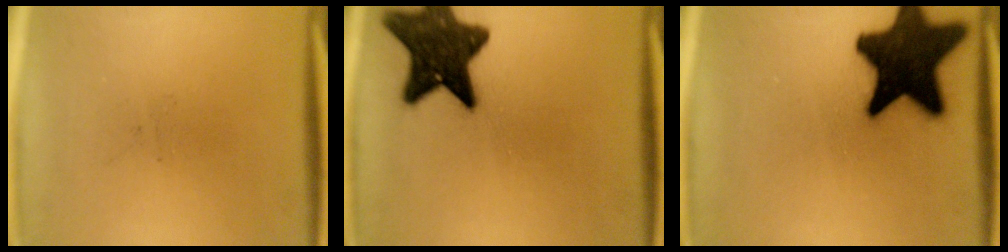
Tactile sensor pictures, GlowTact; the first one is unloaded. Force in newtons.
{"total": 13.8}
{"total": 19.8}